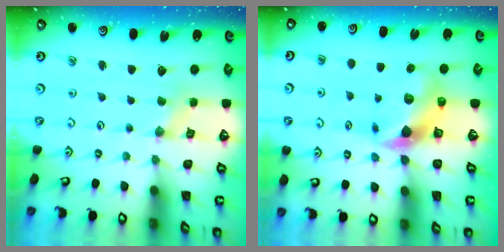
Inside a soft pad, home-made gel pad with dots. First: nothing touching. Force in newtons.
{"total": 7.8, "press": 7.7, "slide": 1.2}